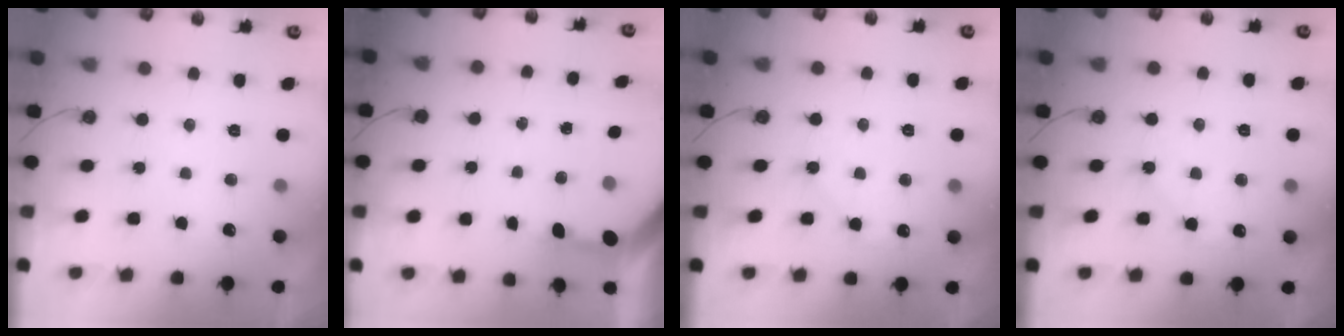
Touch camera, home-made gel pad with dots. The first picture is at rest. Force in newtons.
{"total": 3.4, "press": 3.4, "slide": 0.4}
{"total": 4.8, "press": 4.7, "slide": 0.7}
{"total": 4.8, "press": 4.7, "slide": 0.7}